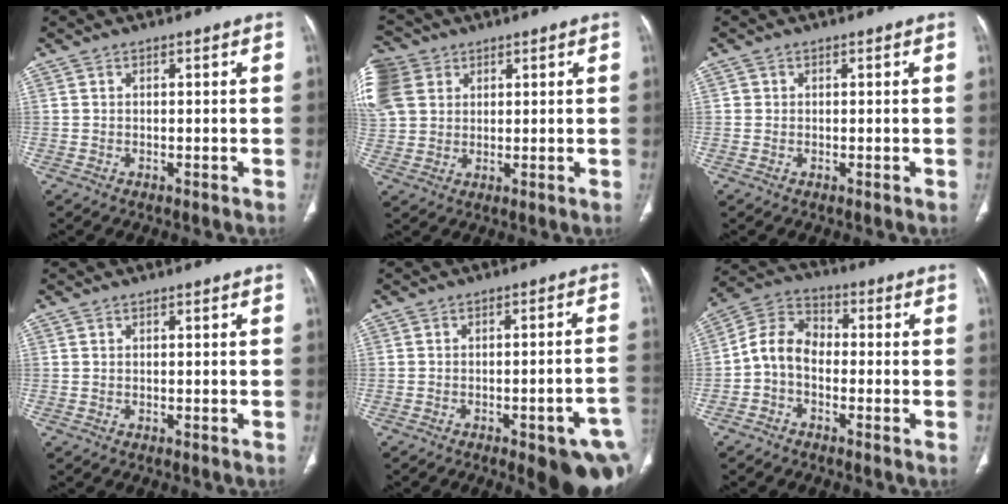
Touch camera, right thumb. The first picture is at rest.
{"total": 17.1, "force": [6.9, 13.4, 8.0], "torque": [-0.228, 0.039, 0.146]}
{"total": 0.8, "force": [0.1, 0.8, 0.1], "torque": [0.003, 0.004, 0.001]}
{"total": 0.0}
{"total": 15.1, "force": [-6.9, 4.1, 12.8], "torque": [-0.125, 0.029, -0.078]}
{"total": 7.7, "force": [-1.8, 5.5, 5.1], "torque": [-0.084, 0.034, -0.049]}